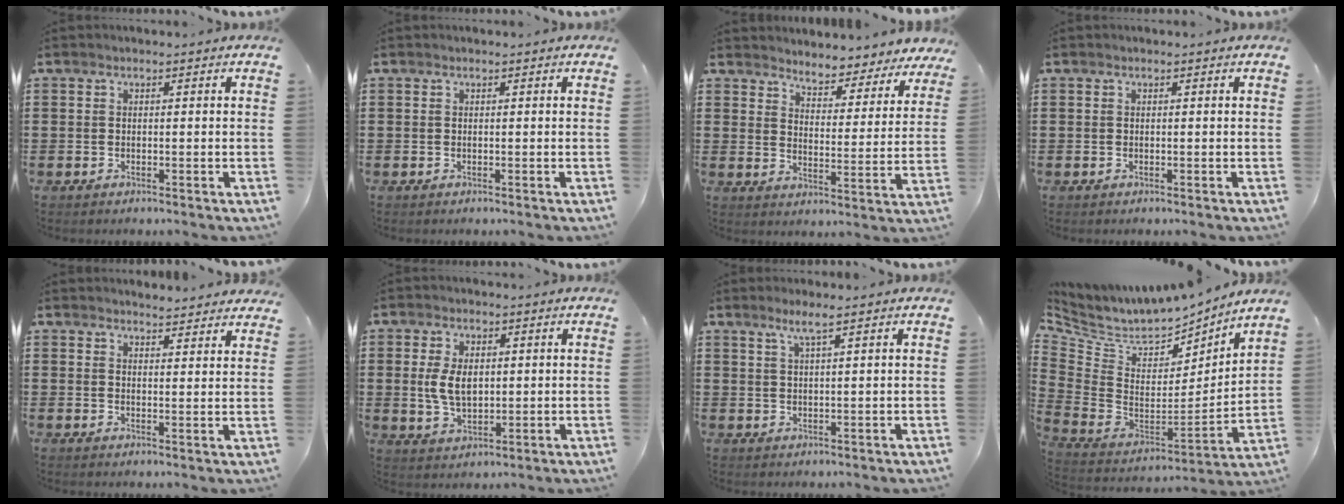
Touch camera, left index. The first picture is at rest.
{"total": 0.0}
{"total": 4.3, "force": [4.3, 0.2, -0.1], "torque": [-0.027, -0.038, 0.070]}
{"total": 0.0}
{"total": 3.1, "force": [3.1, 0.3, 0.3], "torque": [-0.006, -0.011, 0.058]}
{"total": 6.0, "force": [0.9, 3.4, 4.8], "torque": [-0.105, 0.002, 0.010]}
{"total": 2.6, "force": [1.6, -0.2, 2.0], "torque": [-0.043, 0.001, 0.029]}
{"total": 6.4, "force": [5.8, 2.2, 1.8], "torque": [-0.075, -0.061, 0.097]}